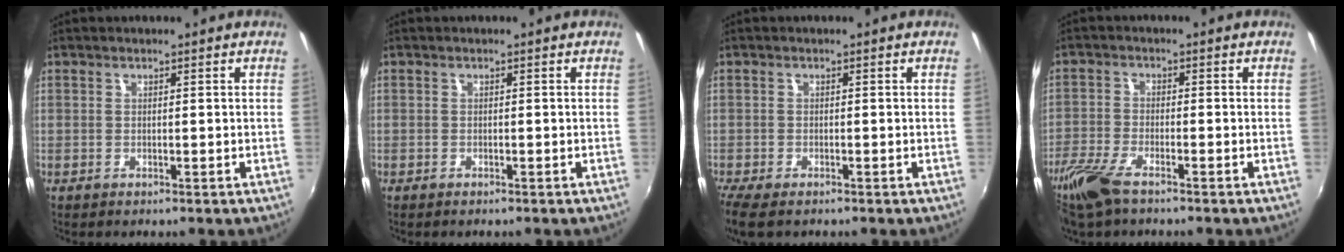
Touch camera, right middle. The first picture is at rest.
{"total": 0.6, "force": [-0.5, 0.2, 0.1], "torque": [-0.003, -0.002, -0.010]}
{"total": 5.6, "force": [-4.2, 1.6, 3.3], "torque": [-0.080, -0.029, -0.077]}
{"total": 7.5, "force": [-5.4, 2.1, 4.7], "torque": [-0.124, -0.017, -0.114]}